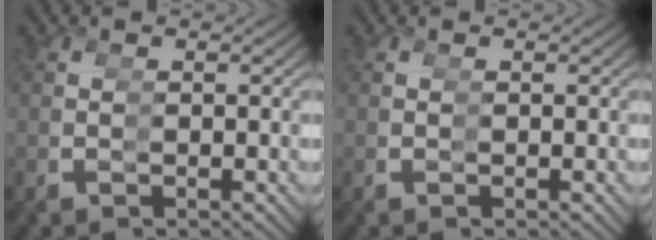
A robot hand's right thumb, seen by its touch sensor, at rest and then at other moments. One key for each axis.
{"total": 0.0}